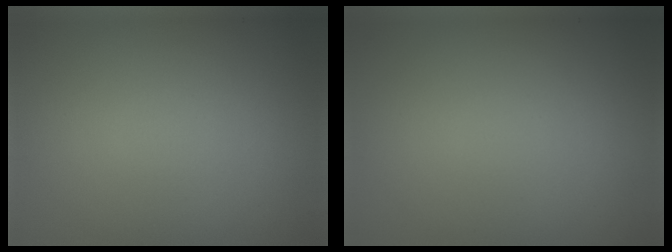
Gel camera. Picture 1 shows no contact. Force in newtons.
{"total": 0.0}